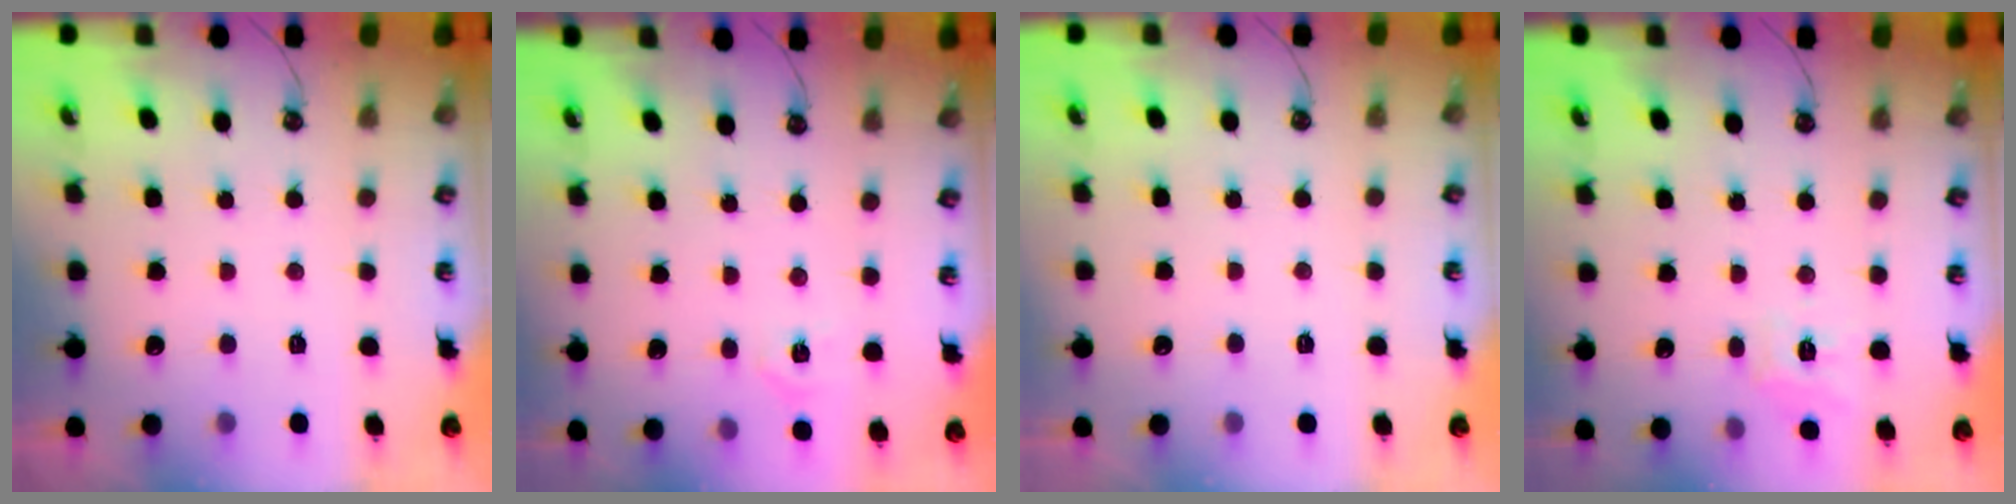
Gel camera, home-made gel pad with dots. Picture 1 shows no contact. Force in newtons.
{"total": 3.2, "press": 3.2, "slide": 0.4}
{"total": 0.0}
{"total": 5.8, "press": 5.8, "slide": 0.6}